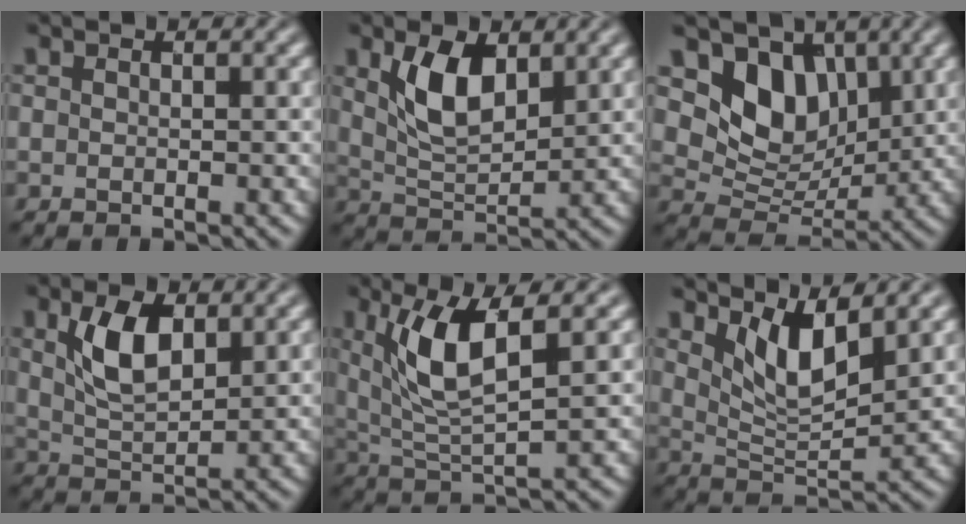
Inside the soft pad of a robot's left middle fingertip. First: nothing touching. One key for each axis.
{"total": 5.1, "fx": 1.8, "fy": 2.6, "fz": 4.0, "tx": -0.093, "ty": -0.002, "tz": 0.038}
{"total": 5.8, "fx": 2.7, "fy": 4.1, "fz": 3.1, "tx": -0.060, "ty": -0.018, "tz": 0.044}
{"total": 4.9, "fx": 1.6, "fy": 2.4, "fz": 3.9, "tx": -0.093, "ty": 0.001, "tz": 0.033}
{"total": 6.0, "fx": 2.0, "fy": 1.8, "fz": 5.4, "tx": -0.117, "ty": -0.006, "tz": 0.045}
{"total": 4.9, "fx": 2.5, "fy": 1.7, "fz": 3.8, "tx": -0.083, "ty": -0.015, "tz": 0.049}